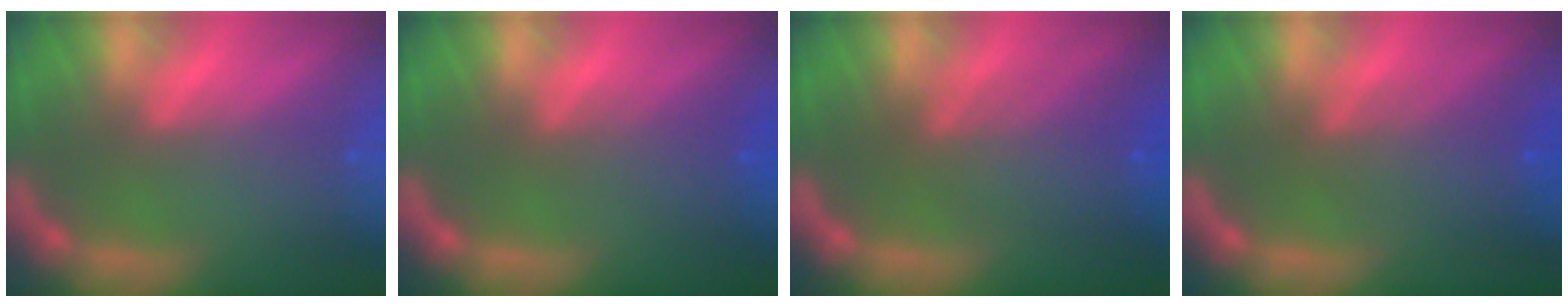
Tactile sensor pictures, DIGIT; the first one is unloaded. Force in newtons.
{"total": 2.5}
{"total": 5.0}
{"total": 4.0}